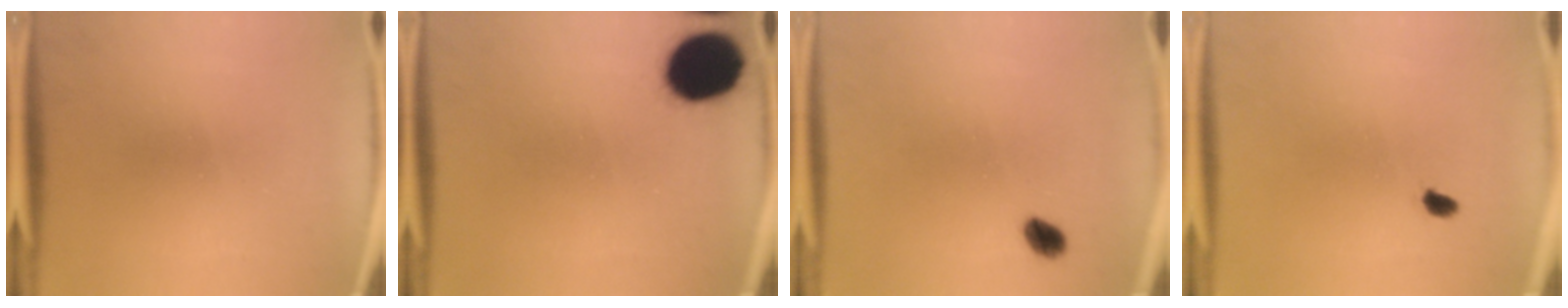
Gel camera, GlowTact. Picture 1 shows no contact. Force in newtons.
{"total": 16.8}
{"total": 2.8}
{"total": 1.4}